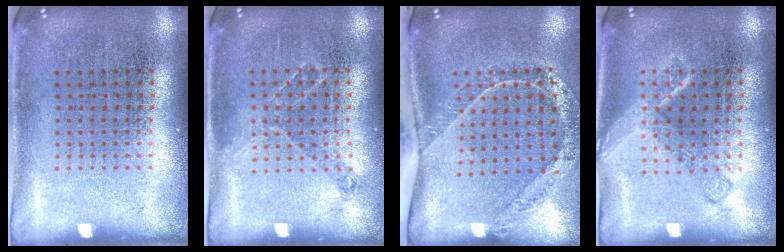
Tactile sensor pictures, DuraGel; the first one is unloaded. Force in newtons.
{"total": 0.8, "press": 0.7, "slide": 0.4}
{"total": 1.7, "press": 1.5, "slide": 0.8}
{"total": 2.1, "press": 2.1, "slide": 0.3}